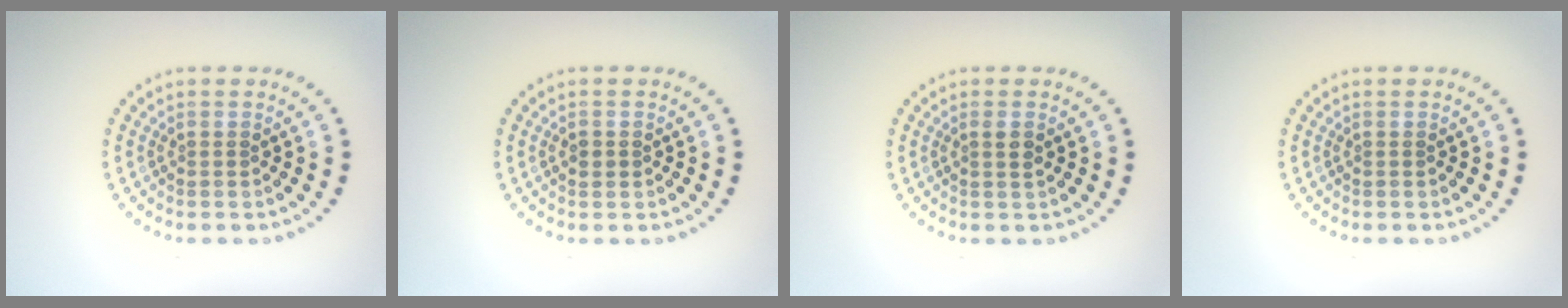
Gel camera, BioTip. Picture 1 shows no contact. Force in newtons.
{"total": 1.1, "press": 1.1, "slide": 0.1}
{"total": 0.9, "press": 0.9, "slide": 0.3}
{"total": 0.0}